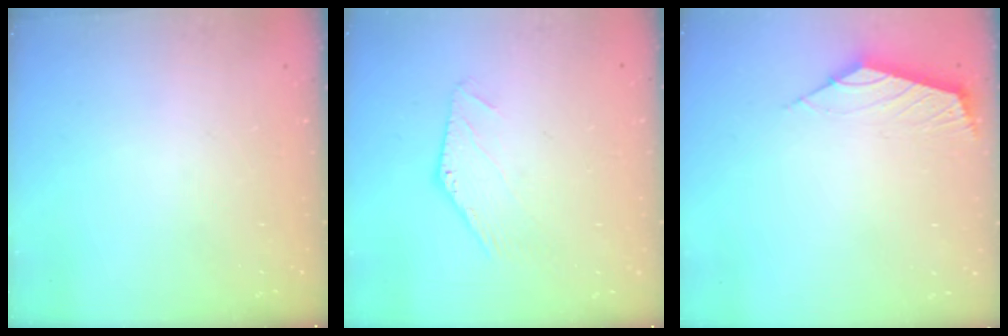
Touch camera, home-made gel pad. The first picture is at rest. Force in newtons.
{"total": 0.0}
{"total": 2.5, "press": 2.4, "slide": 0.7}